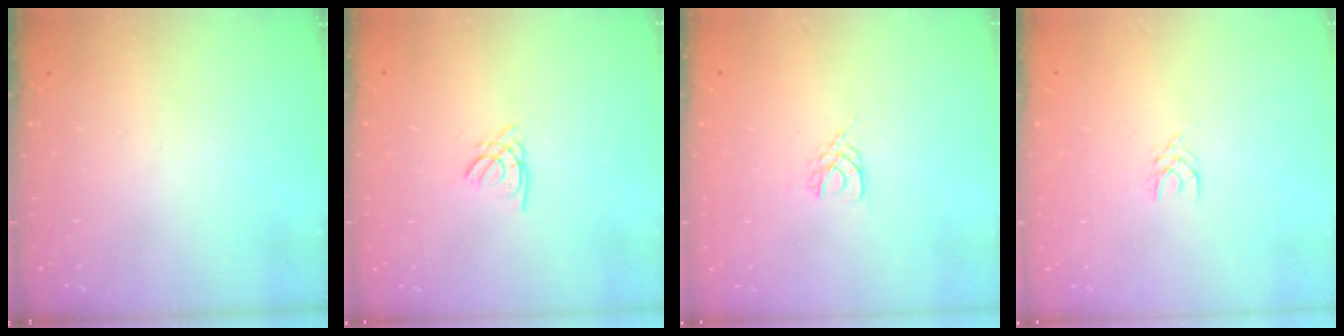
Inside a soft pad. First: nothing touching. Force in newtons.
{"total": 1.5, "press": 1.5, "slide": 0.1}
{"total": 2.4, "press": 2.3, "slide": 0.4}
{"total": 2.9, "press": 2.9, "slide": 0.4}